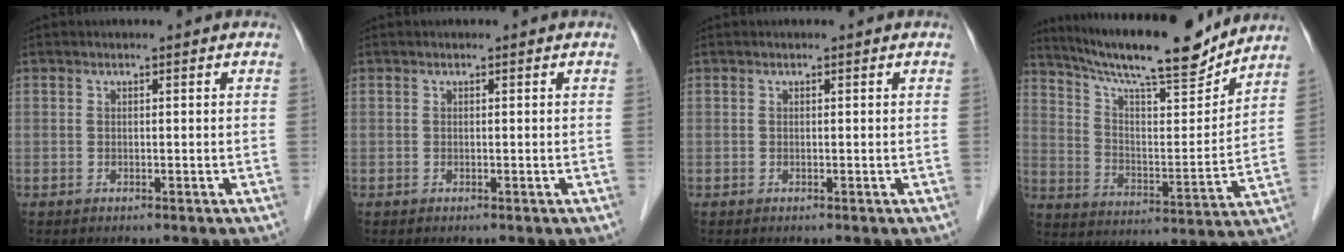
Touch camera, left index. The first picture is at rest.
{"total": 0.0}
{"total": 0.0}
{"total": 18.8, "force": [16.7, 1.9, 8.6], "torque": [-0.151, -0.005, 0.264]}